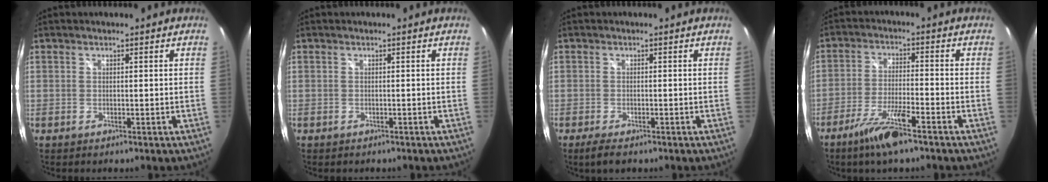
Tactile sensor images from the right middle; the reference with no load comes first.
{"total": 0.5, "force": [-0.5, 0.3, 0.0], "torque": [-0.003, 0.001, -0.005]}
{"total": 3.3, "force": [-2.3, 1.0, 2.1], "torque": [-0.047, -0.010, -0.039]}
{"total": 8.7, "force": [-6.1, 1.0, 6.1], "torque": [-0.135, -0.011, -0.112]}